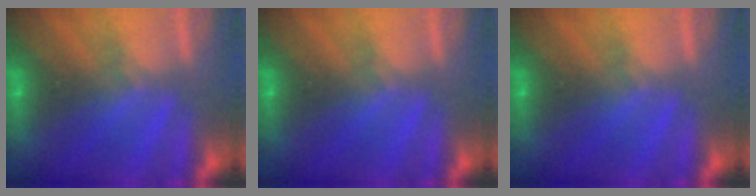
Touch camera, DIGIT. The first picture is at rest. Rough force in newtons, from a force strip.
{"total": 0.0}
{"total": 0.0}